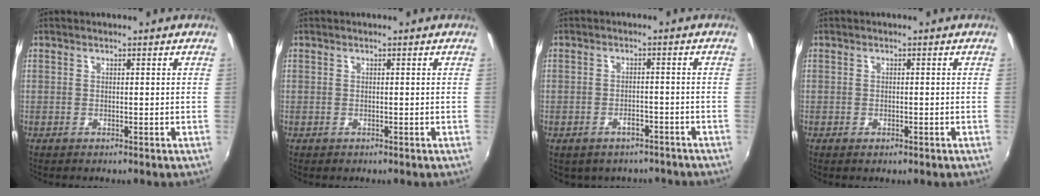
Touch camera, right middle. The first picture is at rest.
{"total": 0.0}
{"total": 7.0, "force": [-5.0, 4.3, 2.4], "torque": [-0.058, 0.004, -0.054]}
{"total": 1.1, "force": [-0.7, 0.6, 0.6], "torque": [-0.010, -0.005, -0.013]}